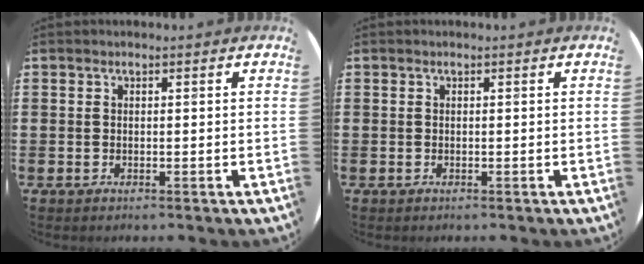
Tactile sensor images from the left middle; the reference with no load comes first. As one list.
[{"total": 0.0}]